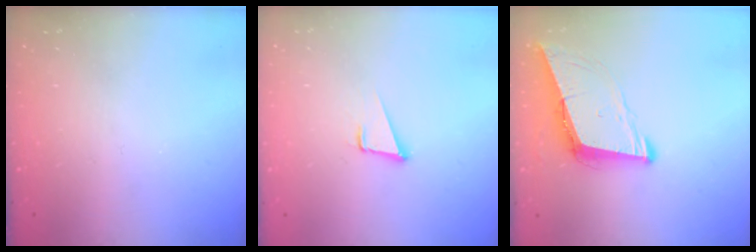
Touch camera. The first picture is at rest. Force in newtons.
{"total": 3.4, "press": 2.5, "slide": 2.2}
{"total": 8.6, "press": 7.8, "slide": 3.6}